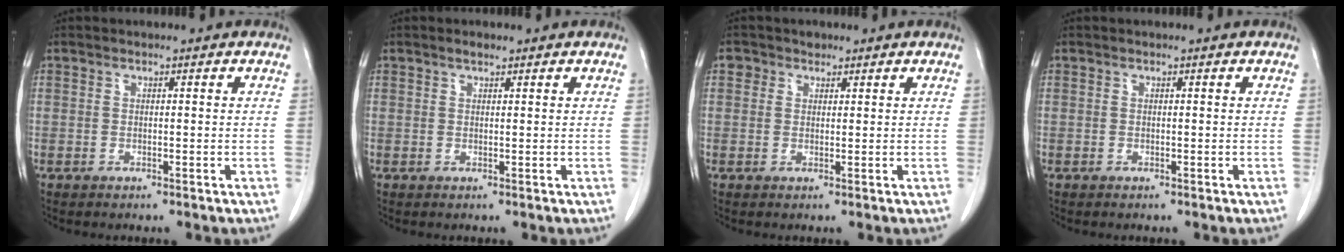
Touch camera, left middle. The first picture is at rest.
{"total": 0.9, "force": [0.8, 0.3, 0.5], "torque": [-0.015, 0.001, 0.014]}
{"total": 1.9, "force": [1.0, 1.6, 0.1], "torque": [0.005, 0.003, 0.011]}
{"total": 0.0}